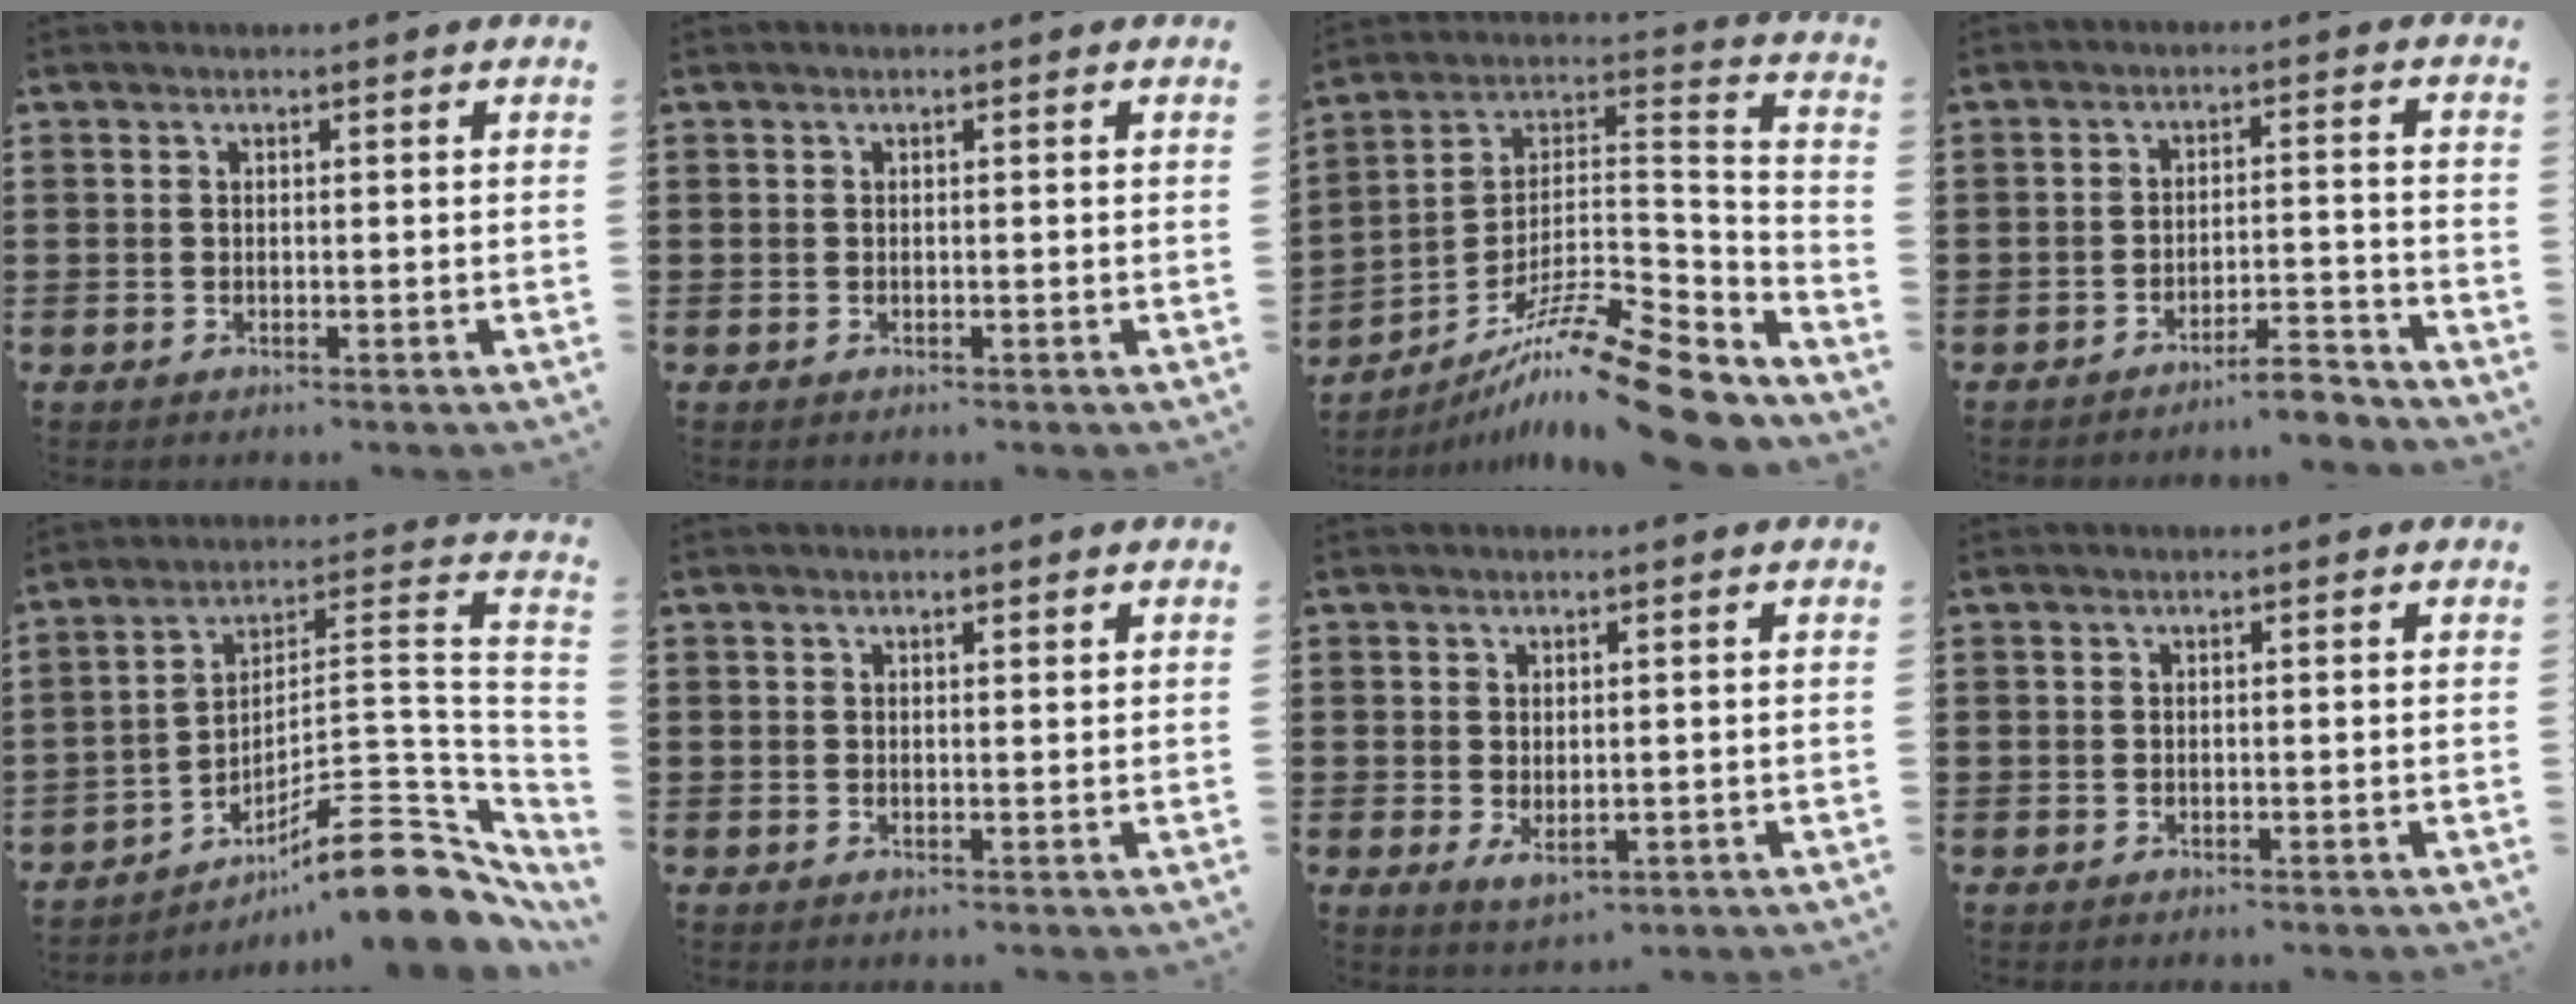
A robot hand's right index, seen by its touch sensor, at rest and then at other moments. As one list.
[{"total": 0.0}, {"total": 16.2, "force": [-12.5, 1.9, 10.2], "torque": [-0.170, 0.033, -0.229]}, {"total": 4.9, "force": [-4.5, 0.2, 1.8], "torque": [-0.031, -0.001, -0.088]}, {"total": 14.0, "force": [-9.0, 3.4, 10.2], "torque": [-0.127, 0.023, -0.156]}, {"total": 0.6, "force": [0.4, 0.3, 0.3], "torque": [-0.006, 0.002, 0.009]}, {"total": 2.4, "force": [-0.4, 1.2, 2.1], "torque": [-0.039, 0.001, -0.006]}, {"total": 0.0}]